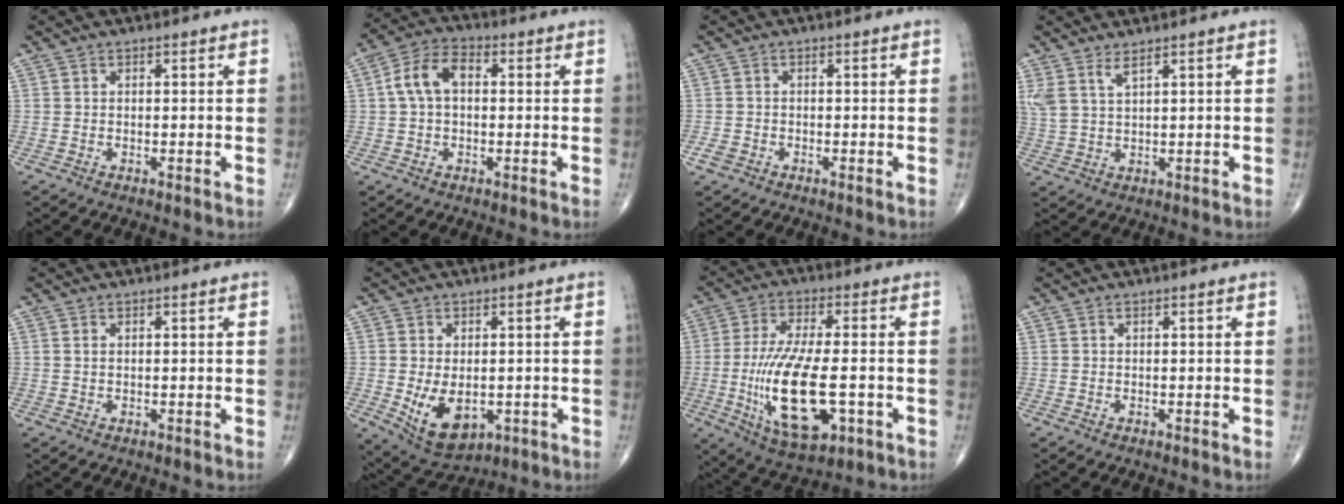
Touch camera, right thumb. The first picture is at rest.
{"total": 7.7, "force": [0.9, 4.8, 6.0], "torque": [-0.115, 0.028, 0.010]}
{"total": 1.7, "force": [-1.0, 1.1, 0.8], "torque": [-0.018, 0.001, -0.019]}
{"total": 4.2, "force": [2.8, 1.1, 3.0], "torque": [-0.072, -0.013, 0.066]}
{"total": 0.6, "force": [0.3, 0.3, 0.4], "torque": [-0.011, 0.004, 0.006]}
{"total": 9.4, "force": [-1.7, 5.8, 7.2], "torque": [-0.109, -0.011, -0.009]}
{"total": 17.3, "force": [-3.5, 6.7, 15.5], "torque": [-0.301, -0.004, -0.049]}
{"total": 0.0}